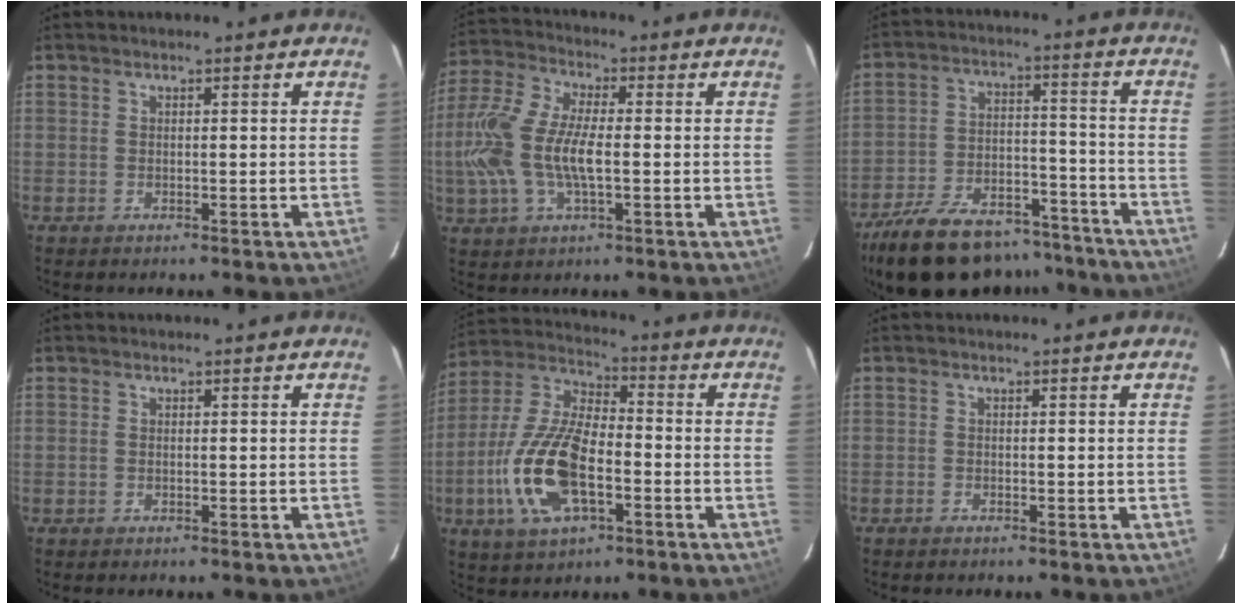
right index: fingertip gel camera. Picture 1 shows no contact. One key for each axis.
{"total": 14.1, "fx": -1.3, "fy": 6.0, "fz": 12.6, "tx": -0.278, "ty": 0.009, "tz": -0.027}
{"total": 23.3, "fx": -18.4, "fy": 9.7, "fz": 10.5, "tx": -0.214, "ty": 0.008, "tz": -0.265}
{"total": 0.0}
{"total": 16.8, "fx": -5.1, "fy": 7.5, "fz": 14.2, "tx": -0.308, "ty": -0.002, "tz": -0.095}
{"total": 0.5, "fx": -0.5, "fy": 0.2, "fz": 0.0, "tx": -0.003, "ty": -0.001, "tz": -0.011}